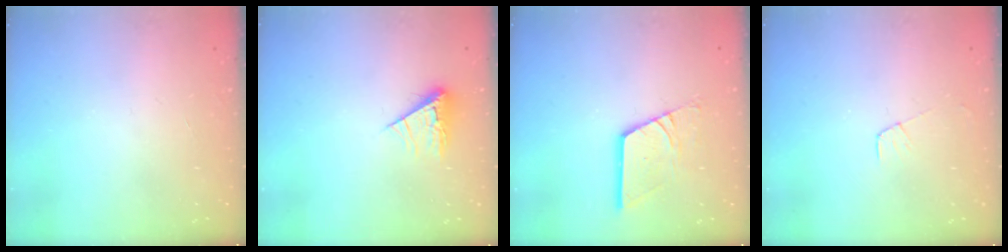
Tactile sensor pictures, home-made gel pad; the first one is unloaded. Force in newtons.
{"total": 6.7, "press": 6.6, "slide": 1.0}
{"total": 12.6, "press": 12.5, "slide": 1.3}
{"total": 3.6, "press": 3.6, "slide": 0.3}